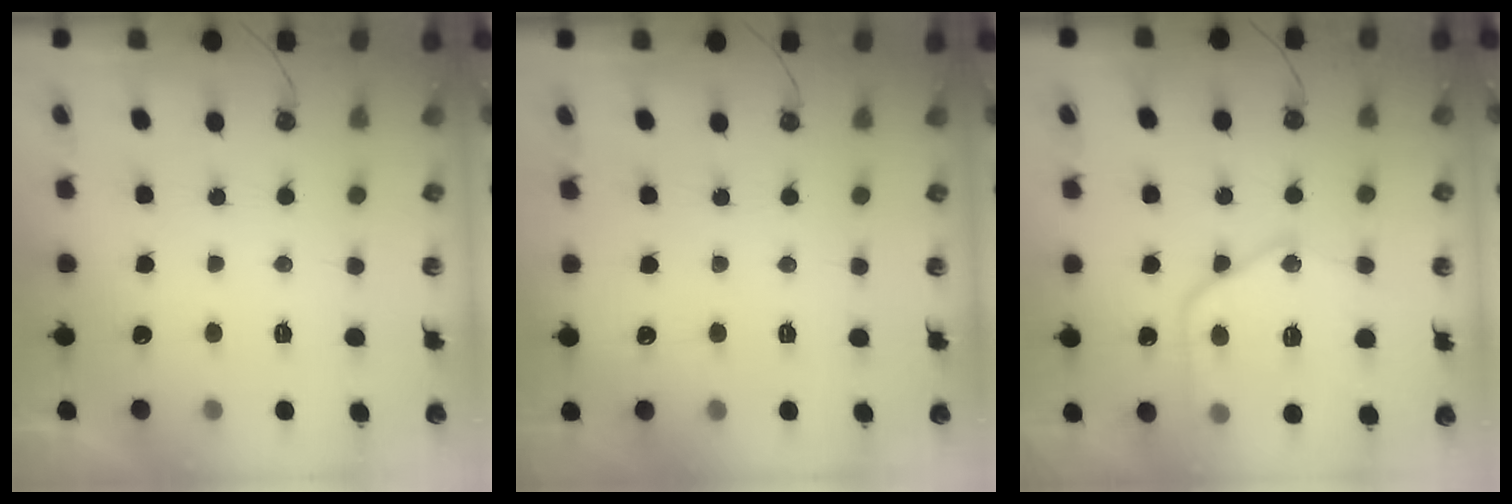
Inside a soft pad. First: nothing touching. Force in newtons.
{"total": 0.0}
{"total": 18.6, "press": 18.6, "slide": 1.8}